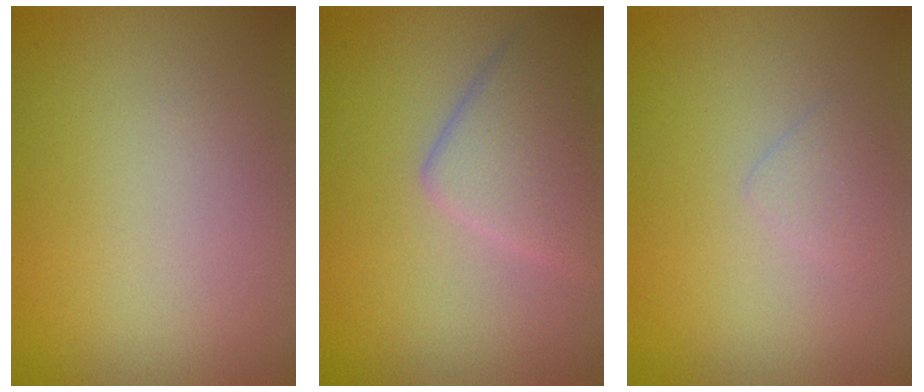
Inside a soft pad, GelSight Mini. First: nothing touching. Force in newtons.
{"total": 4.4, "press": 4.4, "slide": 0.3}
{"total": 1.1, "press": 1.1, "slide": 0.1}